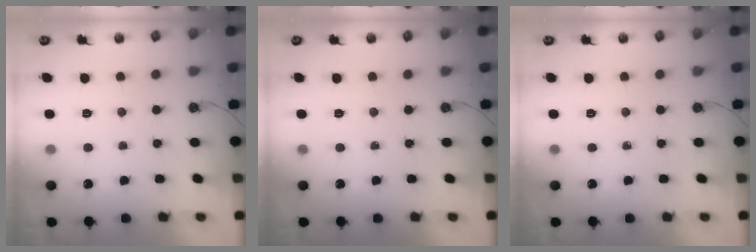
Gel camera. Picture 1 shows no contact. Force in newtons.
{"total": 0.0}
{"total": 0.0}